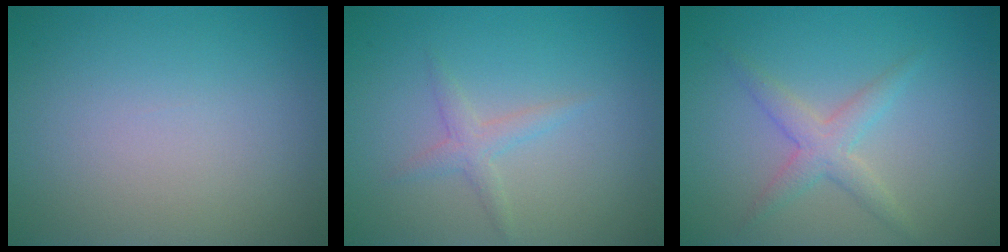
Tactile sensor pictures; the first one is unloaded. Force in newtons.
{"total": 1.6, "press": 1.6, "slide": 0.1}
{"total": 2.4, "press": 2.4, "slide": 0.1}